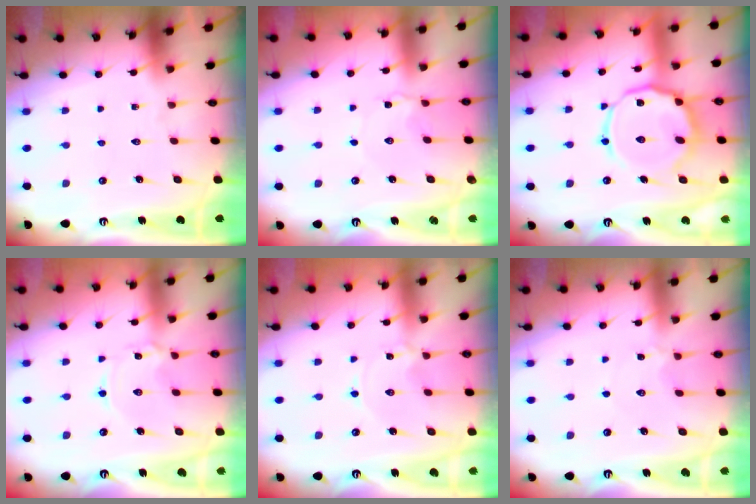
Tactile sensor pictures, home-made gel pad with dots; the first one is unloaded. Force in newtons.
{"total": 1.4, "press": 1.3, "slide": 0.2}
{"total": 13.7, "press": 13.6, "slide": 1.1}
{"total": 0.9, "press": 0.9, "slide": 0.1}
{"total": 0.0}
{"total": 3.0, "press": 3.0, "slide": 0.4}